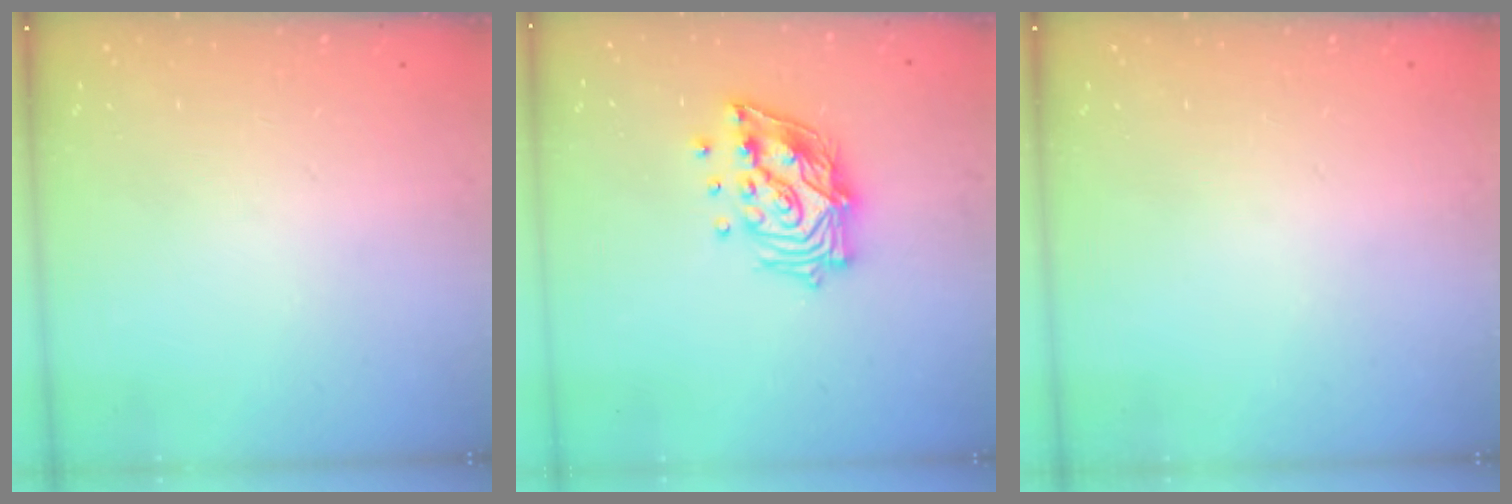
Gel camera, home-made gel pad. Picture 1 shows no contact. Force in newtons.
{"total": 15.8, "press": 15.8, "slide": 1.1}
{"total": 0.0}